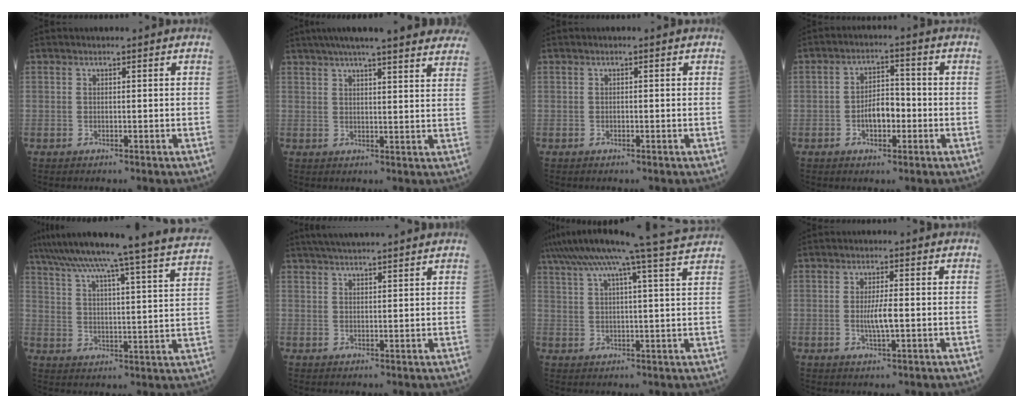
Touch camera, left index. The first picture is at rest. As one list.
[{"total": 23.3, "force": [20.2, 2.1, 11.6], "torque": [-0.172, 0.017, 0.249]}, {"total": 0.0}, {"total": 5.0, "force": [-1.6, 2.5, 3.9], "torque": [-0.073, 0.013, -0.031]}, {"total": 26.2, "force": [23.7, -2.2, 11.0], "torque": [-0.184, -0.051, 0.312]}, {"total": 10.2, "force": [9.0, 0.2, 4.8], "torque": [-0.076, 0.031, 0.121]}, {"total": 18.1, "force": [15.3, -2.1, 9.5], "torque": [-0.169, -0.001, 0.204]}, {"total": 3.4, "force": [-0.5, 0.4, 3.4], "torque": [-0.068, -0.005, -0.009]}]